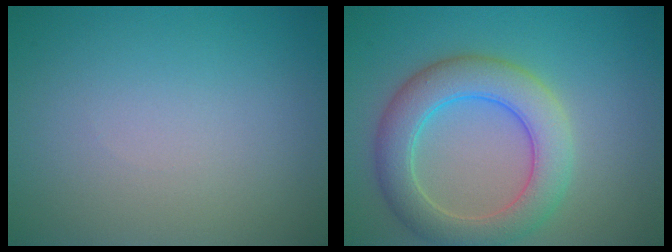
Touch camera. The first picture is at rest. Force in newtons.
{"total": 6.2, "press": 6.1, "slide": 0.5}